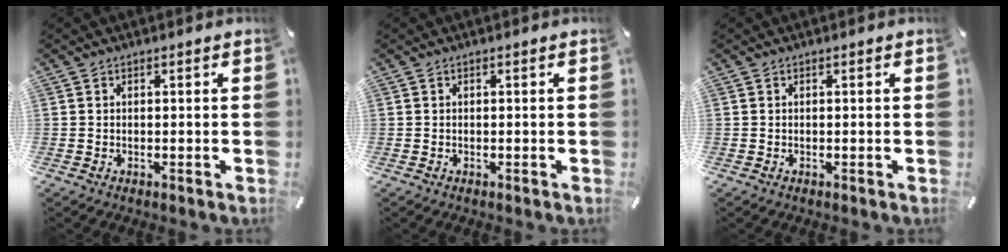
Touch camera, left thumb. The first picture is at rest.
{"total": 0.0}
{"total": 0.0}